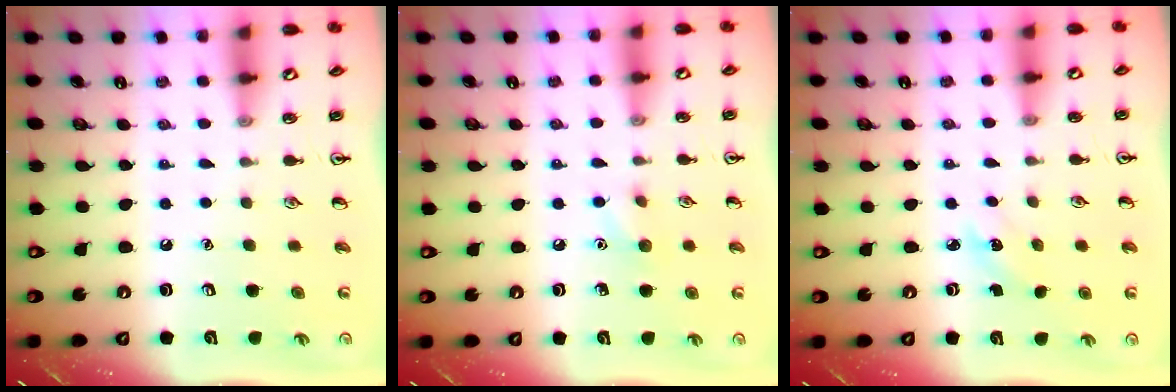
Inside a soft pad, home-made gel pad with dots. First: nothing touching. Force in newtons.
{"total": 5.9, "press": 5.6, "slide": 1.8}
{"total": 2.1, "press": 2.0, "slide": 0.8}